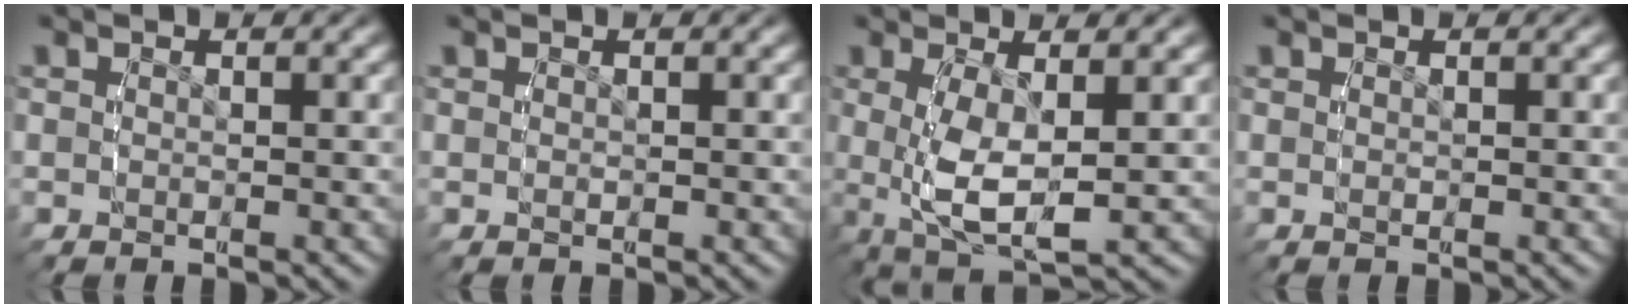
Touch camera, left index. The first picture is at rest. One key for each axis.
{"total": 0.0}
{"total": 6.2, "fx": 0.0, "fy": 4.4, "fz": 4.4, "tx": -0.107, "ty": -0.014, "tz": -0.002}
{"total": 0.0}